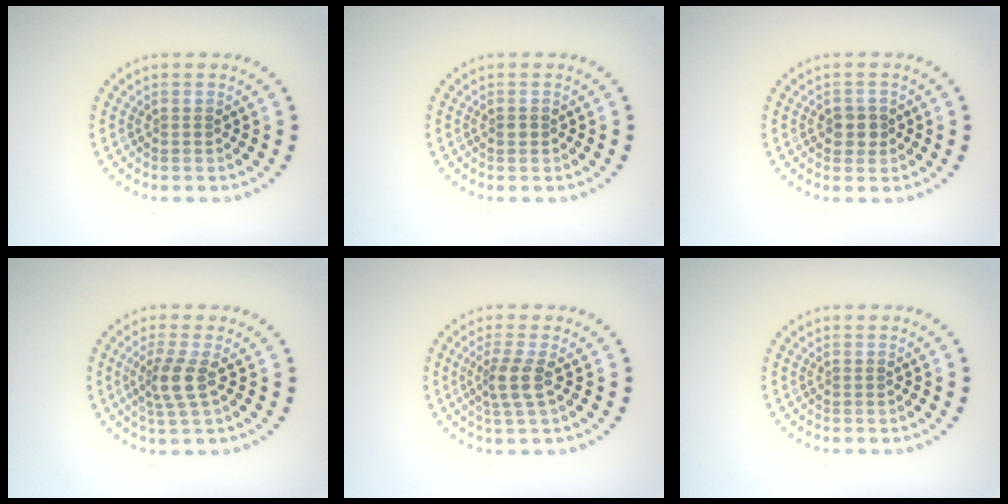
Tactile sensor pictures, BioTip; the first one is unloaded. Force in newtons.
{"total": 0.7, "press": 0.7, "slide": 0.1}
{"total": 1.8, "press": 1.7, "slide": 0.6}
{"total": 2.8, "press": 2.1, "slide": 1.8}
{"total": 2.4, "press": 1.8, "slide": 1.5}
{"total": 0.0}